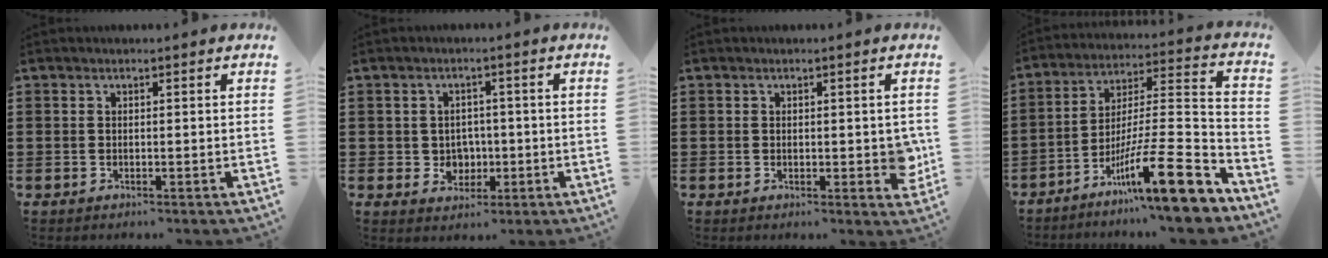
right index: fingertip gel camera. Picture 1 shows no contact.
{"total": 3.2, "force": [-0.2, 3.0, 1.1], "torque": [-0.026, 0.006, -0.010]}
{"total": 2.8, "force": [0.1, 1.3, 2.5], "torque": [-0.028, -0.002, -0.002]}
{"total": 16.9, "force": [-10.7, 2.1, 13.0], "torque": [-0.208, 0.015, -0.186]}